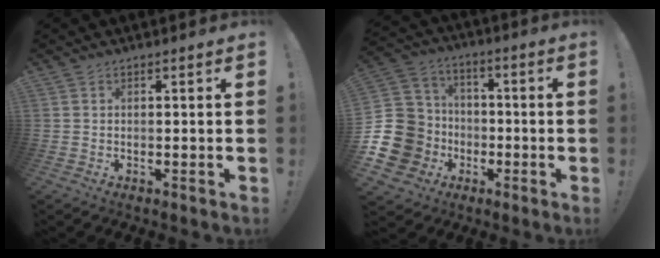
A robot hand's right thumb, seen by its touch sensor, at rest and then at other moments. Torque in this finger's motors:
{"motor_torque": [0.64, -0.43, 0.57, -0.61, 0.03]}